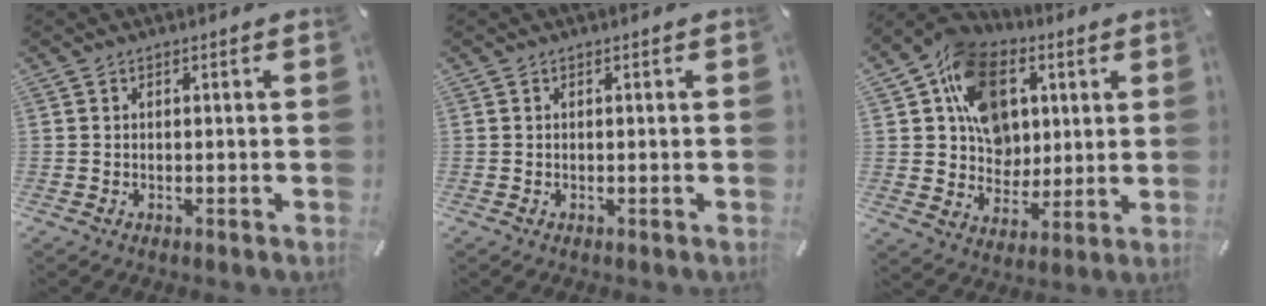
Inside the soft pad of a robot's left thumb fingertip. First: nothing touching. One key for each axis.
{"total": 0.0}
{"total": 15.0, "fx": 4.5, "fy": 12.5, "fz": 6.9, "tx": -0.117, "ty": -0.015, "tz": 0.090}